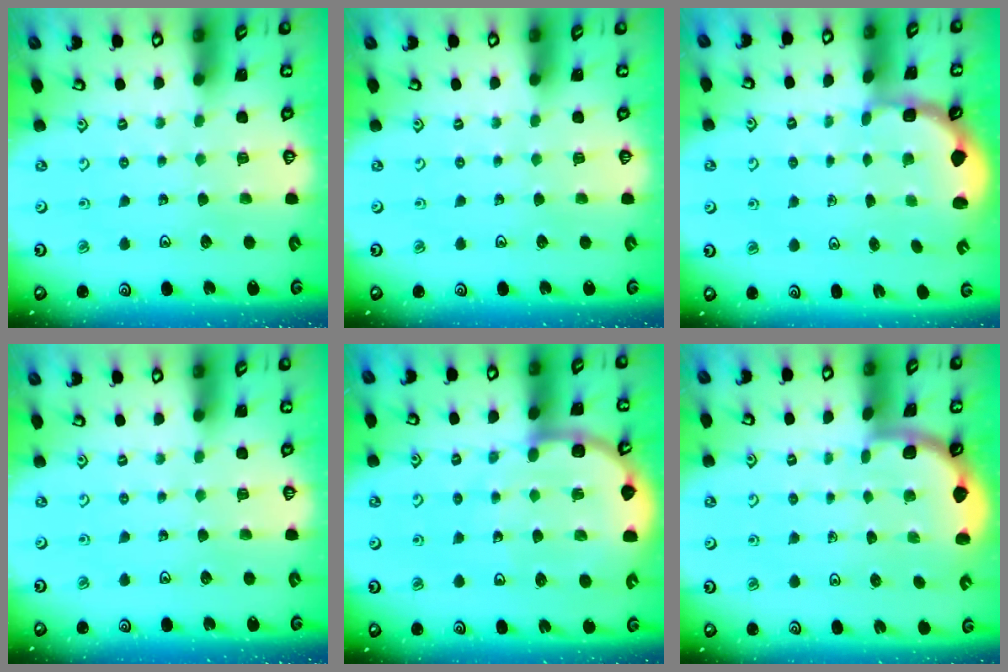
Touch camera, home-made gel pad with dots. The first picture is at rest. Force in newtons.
{"total": 0.0}
{"total": 2.6, "press": 2.0, "slide": 1.7}
{"total": 0.0}
{"total": 10.8, "press": 10.3, "slide": 3.3}
{"total": 1.9, "press": 1.9, "slide": 0.0}